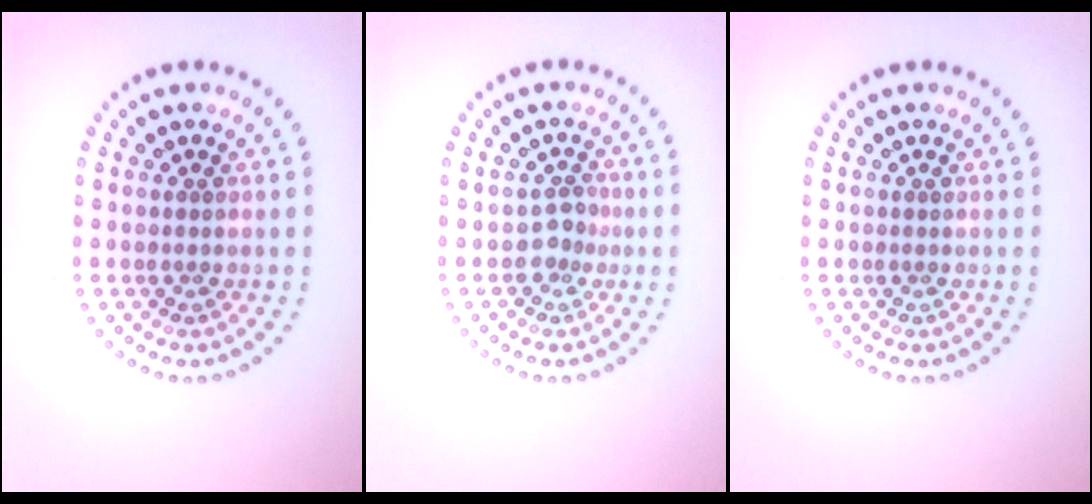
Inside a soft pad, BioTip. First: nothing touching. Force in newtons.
{"total": 1.8, "press": 1.3, "slide": 1.3}
{"total": 0.0}